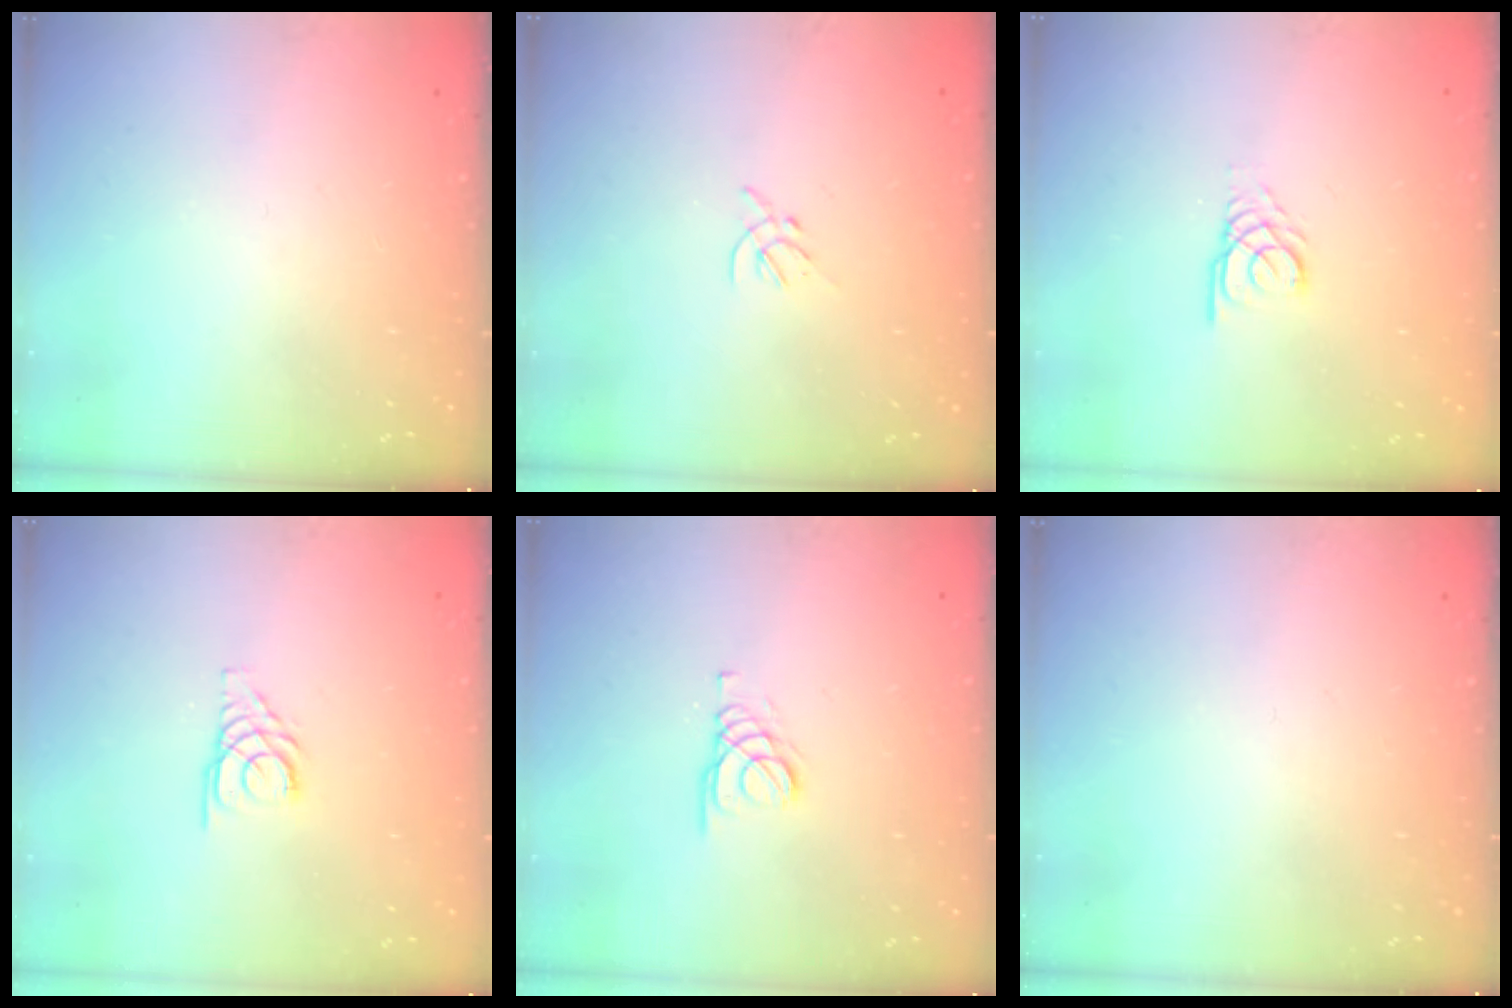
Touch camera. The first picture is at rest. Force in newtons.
{"total": 1.2, "press": 1.1, "slide": 0.5}
{"total": 2.7, "press": 2.7, "slide": 0.3}
{"total": 3.2, "press": 3.1, "slide": 0.2}
{"total": 1.8, "press": 1.8, "slide": 0.2}
{"total": 0.0}